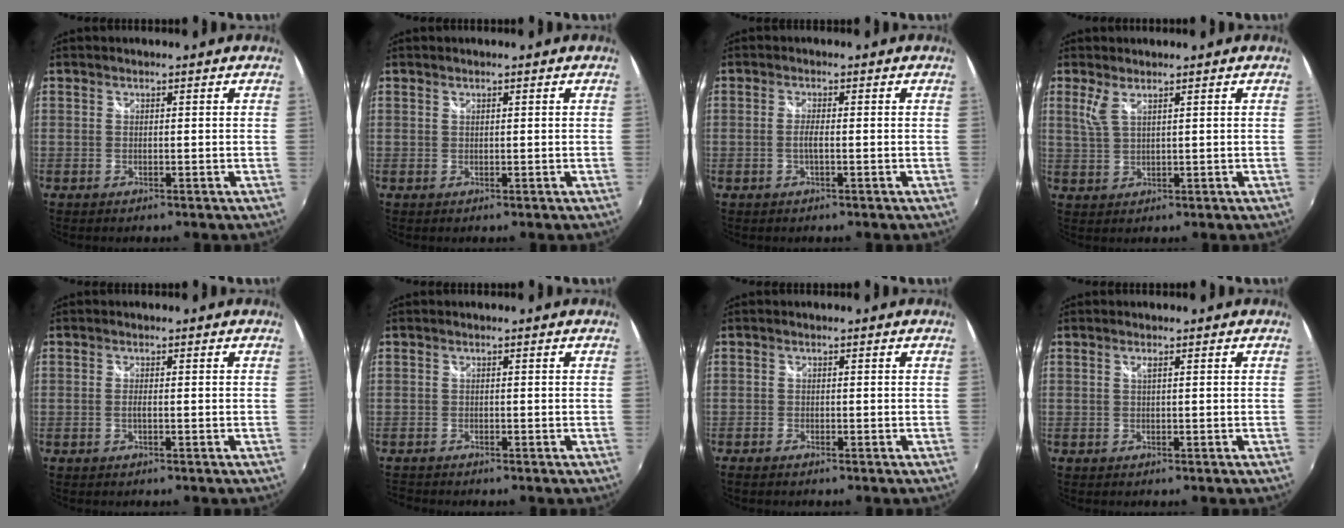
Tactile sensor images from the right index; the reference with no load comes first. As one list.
[{"total": 0.0}, {"total": 1.5, "force": [-0.4, 0.1, 1.4], "torque": [-0.029, -0.002, -0.008]}, {"total": 2.9, "force": [1.8, 0.7, 2.2], "torque": [-0.048, -0.001, 0.038]}, {"total": 0.8, "force": [-0.3, 0.0, 0.8], "torque": [-0.014, -0.001, -0.005]}, {"total": 1.5, "force": [-1.4, 0.5, 0.1], "torque": [-0.007, -0.007, -0.028]}, {"total": 1.4, "force": [-1.1, 0.4, 0.6], "torque": [-0.015, -0.007, -0.023]}, {"total": 0.8, "force": [0.2, -0.2, 0.7], "torque": [-0.013, 0.001, 0.003]}]